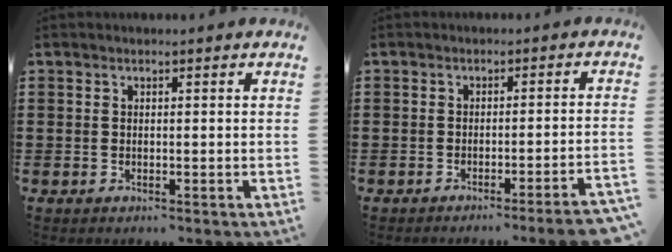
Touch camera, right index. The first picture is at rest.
{"total": 3.0, "force": [-2.4, -0.6, 1.8], "torque": [-0.029, -0.010, -0.047]}